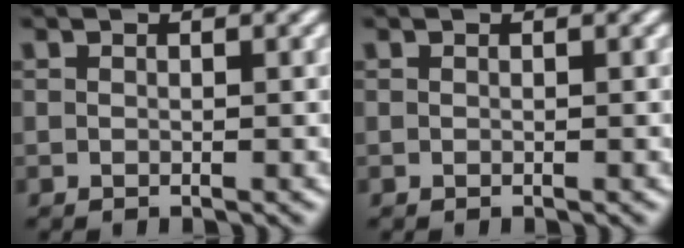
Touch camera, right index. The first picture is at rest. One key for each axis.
{"total": 0.0}